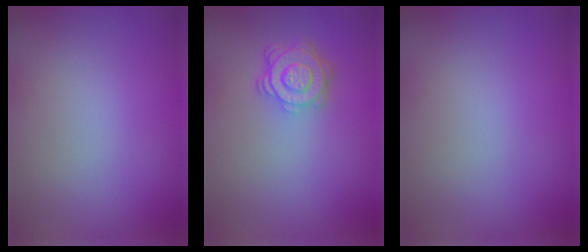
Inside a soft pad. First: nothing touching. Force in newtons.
{"total": 4.5, "press": 3.5, "slide": 2.9}
{"total": 0.0}